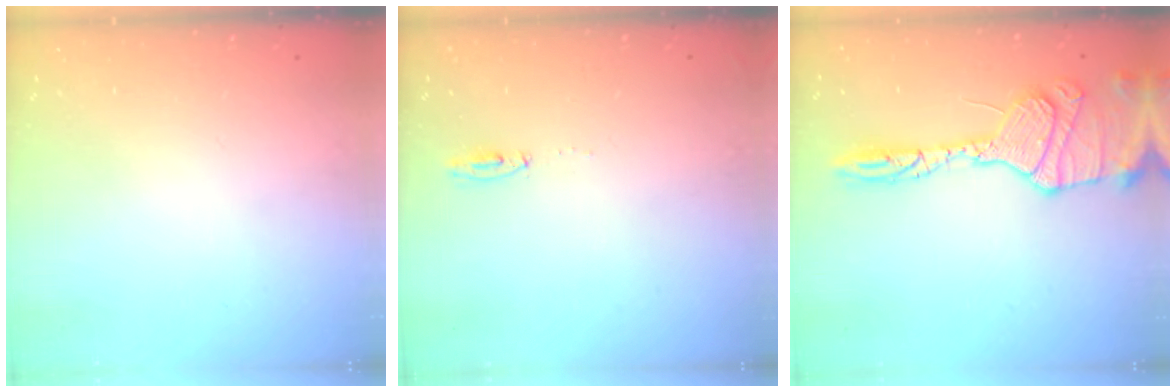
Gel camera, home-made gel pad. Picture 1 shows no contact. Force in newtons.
{"total": 16.2, "press": 5.8, "slide": 15.1}
{"total": 17.9, "press": 17.7, "slide": 2.5}